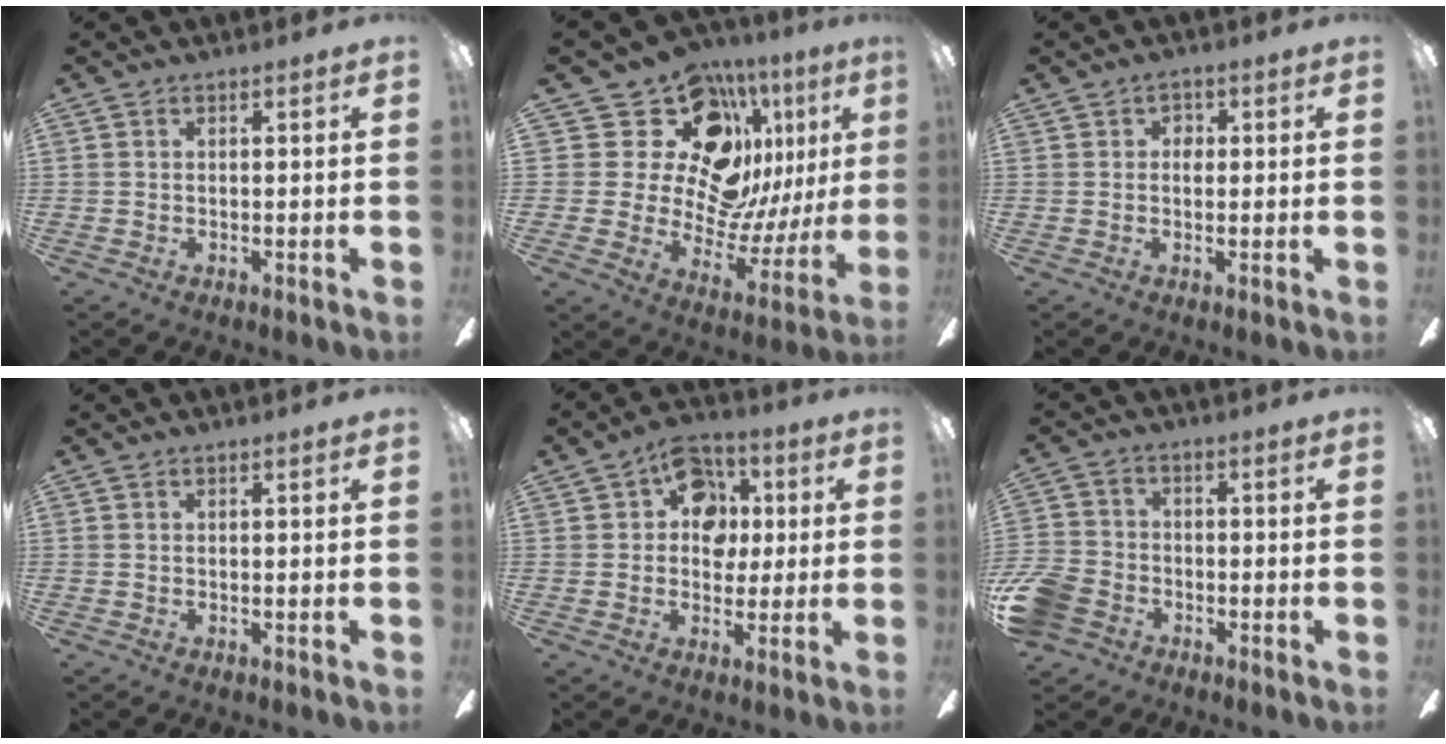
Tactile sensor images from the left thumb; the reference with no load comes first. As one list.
[{"total": 22.1, "force": [11.6, 14.0, 12.5], "torque": [-0.223, -0.081, 0.224]}, {"total": 2.5, "force": [0.0, 2.0, 1.4], "torque": [-0.010, 0.002, -0.006]}, {"total": 0.0}, {"total": 11.6, "force": [2.7, 9.4, 6.3], "torque": [-0.081, 0.008, 0.050]}, {"total": 8.7, "force": [-4.7, 6.2, 3.7], "torque": [-0.096, 0.033, -0.092]}]